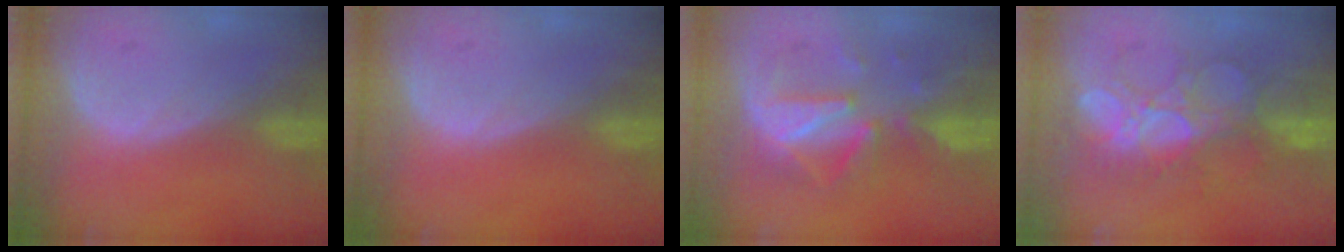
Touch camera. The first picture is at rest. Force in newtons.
{"total": 0.0}
{"total": 8.0, "press": 8.0, "slide": 0.6}
{"total": 9.2, "press": 8.8, "slide": 2.5}